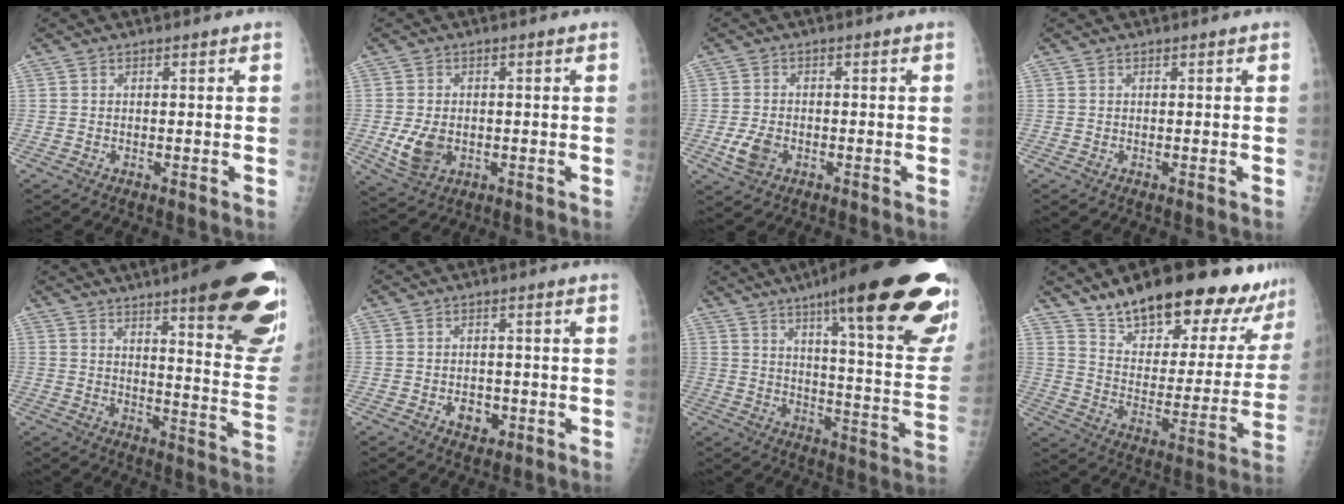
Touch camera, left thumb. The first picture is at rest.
{"total": 6.2, "force": [-1.0, 4.4, 4.2], "torque": [-0.071, -0.007, -0.009]}
{"total": 4.4, "force": [-1.5, 3.0, 2.8], "torque": [-0.053, 0.001, -0.026]}
{"total": 0.0}
{"total": 24.6, "force": [14.1, 4.8, 19.5], "torque": [-0.204, -0.061, 0.182]}
{"total": 3.9, "force": [-1.3, 3.0, 2.2], "torque": [-0.015, 0.006, -0.014]}
{"total": 31.4, "force": [18.6, 5.7, 24.7], "torque": [-0.255, -0.058, 0.255]}
{"total": 25.8, "force": [20.3, 9.2, 12.9], "torque": [-0.147, -0.097, 0.296]}